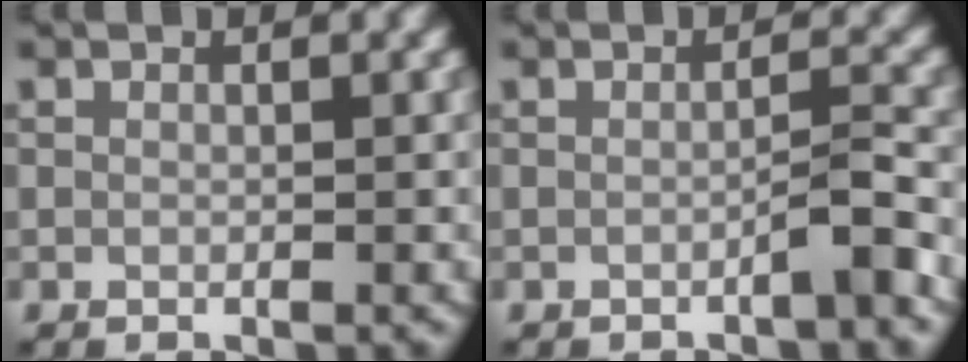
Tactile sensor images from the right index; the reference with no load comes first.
{"total": 1.9, "force": [-1.1, 0.0, 1.6], "torque": [-0.022, 0.013, -0.024]}